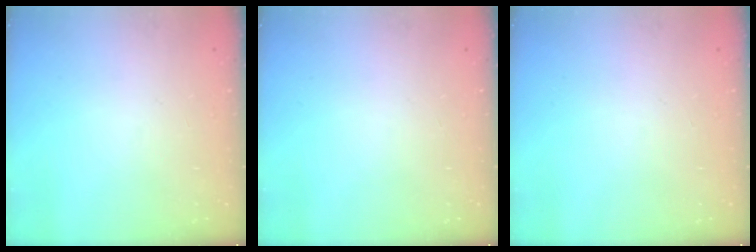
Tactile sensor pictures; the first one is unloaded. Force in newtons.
{"total": 0.0}
{"total": 0.0}